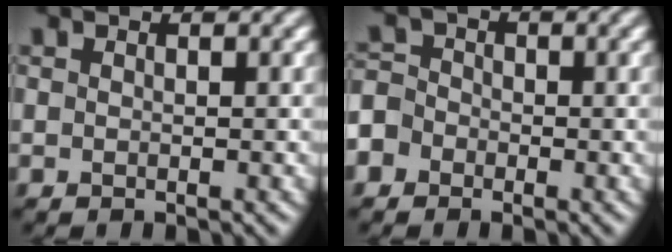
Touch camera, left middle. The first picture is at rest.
{"total": 3.5, "force": [-2.2, 2.7, 0.5], "torque": [0.002, 0.010, -0.055]}